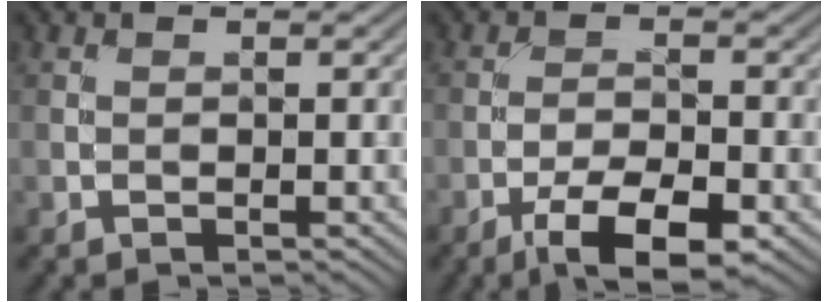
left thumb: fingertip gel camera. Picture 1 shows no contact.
{"total": 7.8, "force": [-4.6, 2.6, 5.8], "torque": [-0.097, -0.002, -0.078]}